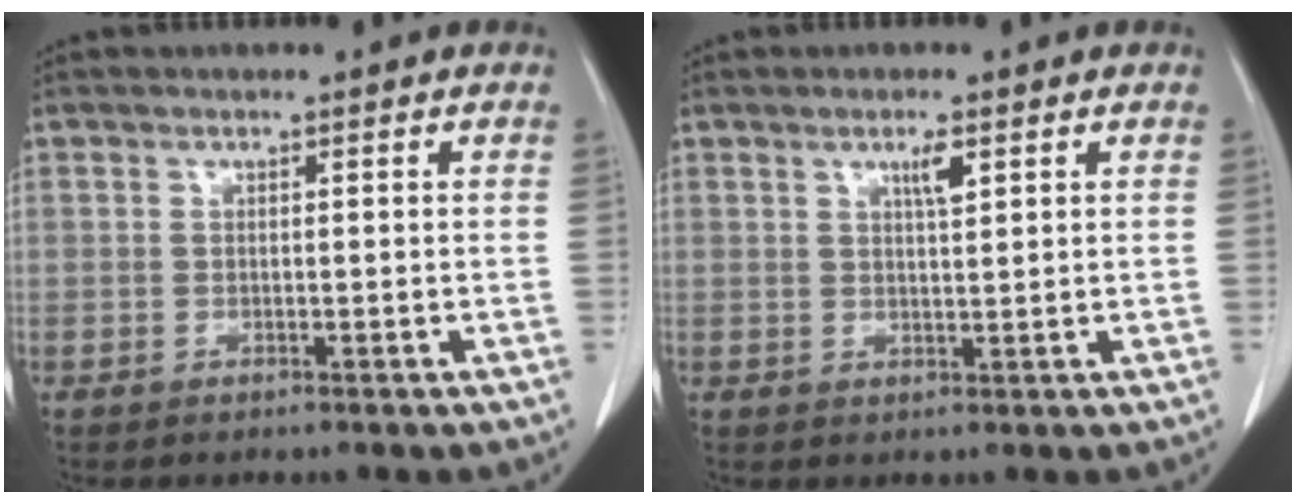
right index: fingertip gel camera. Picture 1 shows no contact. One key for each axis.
{"total": 2.7, "fx": 1.4, "fy": 0.3, "fz": 2.2, "tx": -0.039, "ty": -0.003, "tz": 0.024}